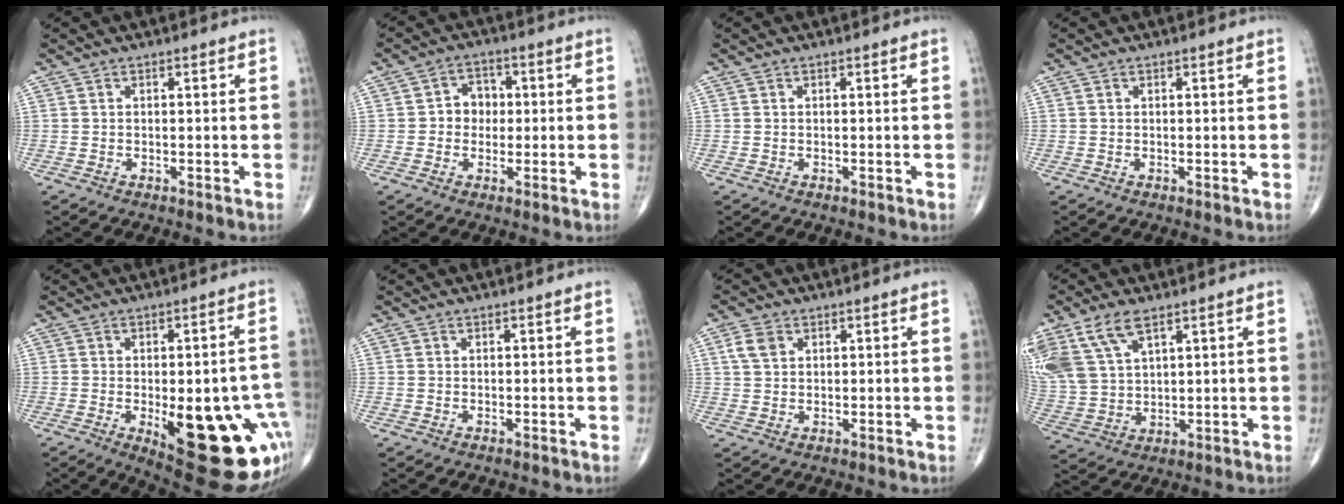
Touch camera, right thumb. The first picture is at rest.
{"total": 5.0, "force": [0.0, 4.3, 2.5], "torque": [-0.006, 0.013, -0.010]}
{"total": 0.0}
{"total": 0.0}
{"total": 23.6, "force": [-6.5, 8.9, 20.8], "torque": [-0.193, 0.001, -0.056]}
{"total": 0.0}
{"total": 3.6, "force": [1.5, 2.6, 2.1], "torque": [-0.038, 0.004, 0.030]}
{"total": 13.5, "force": [7.5, 7.0, 8.8], "torque": [-0.196, -0.013, 0.158]}